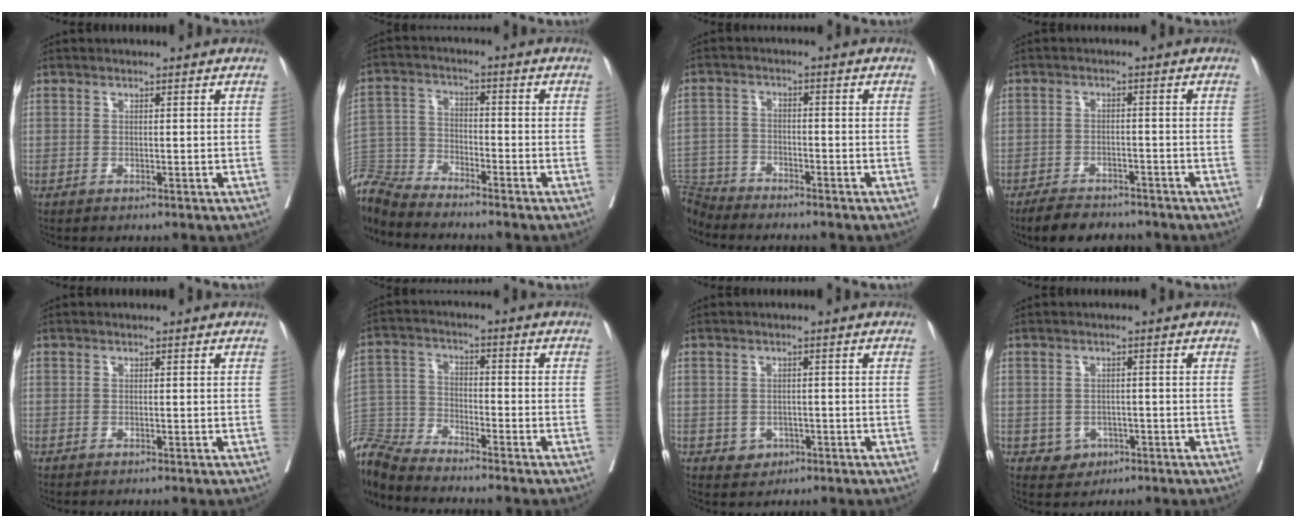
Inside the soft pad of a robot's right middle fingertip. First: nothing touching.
{"total": 8.6, "force": [-8.5, 0.8, 0.4], "torque": [-0.013, 0.005, -0.171]}
{"total": 7.4, "force": [-7.3, 1.2, 0.0], "torque": [-0.003, 0.002, -0.139]}
{"total": 6.7, "force": [-5.8, 2.4, 2.3], "torque": [-0.033, -0.006, -0.088]}
{"total": 0.0}
{"total": 9.8, "force": [-9.7, 0.6, 1.3], "torque": [-0.031, 0.008, -0.190]}
{"total": 2.4, "force": [-0.9, 2.1, 0.8], "torque": [-0.007, 0.005, -0.005]}
{"total": 3.2, "force": [-1.2, 2.8, 0.9], "torque": [-0.006, 0.006, -0.011]}